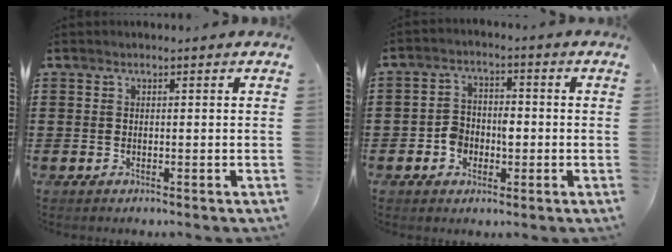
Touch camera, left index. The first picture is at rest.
{"total": 3.9, "force": [-1.6, 2.9, 2.1], "torque": [-0.044, 0.009, -0.034]}